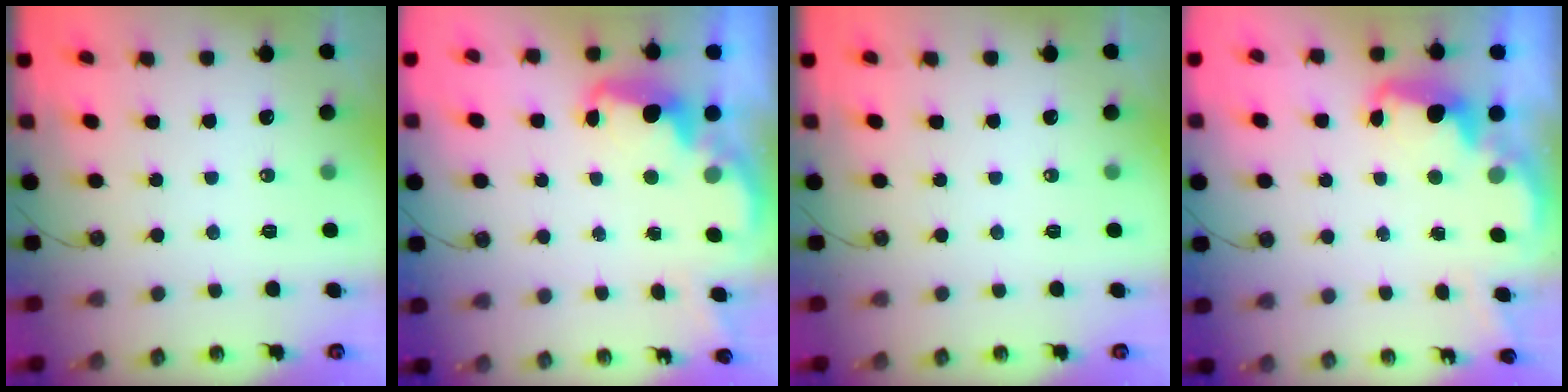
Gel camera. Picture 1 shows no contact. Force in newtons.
{"total": 2.6, "press": 2.5, "slide": 0.5}
{"total": 0.0}
{"total": 2.5, "press": 2.5, "slide": 0.5}